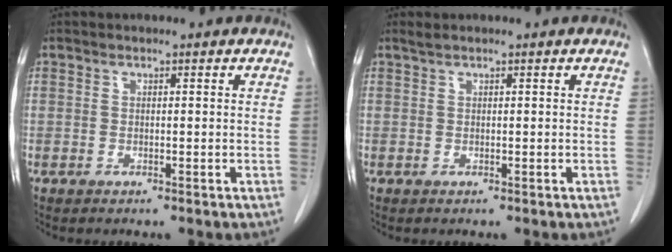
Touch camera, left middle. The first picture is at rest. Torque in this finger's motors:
{"motor_torque": [0.16, -0.13, -0.01, 0.00]}